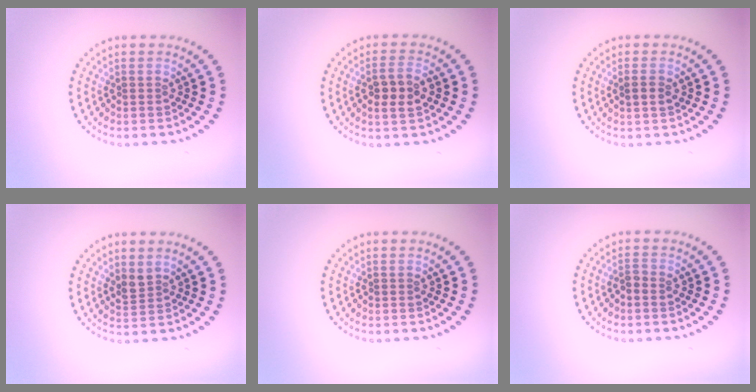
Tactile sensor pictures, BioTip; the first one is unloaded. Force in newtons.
{"total": 2.8, "press": 2.8, "slide": 0.4}
{"total": 1.3, "press": 1.2, "slide": 0.5}
{"total": 1.3, "press": 1.0, "slide": 0.7}
{"total": 0.0}
{"total": 0.9, "press": 0.8, "slide": 0.5}